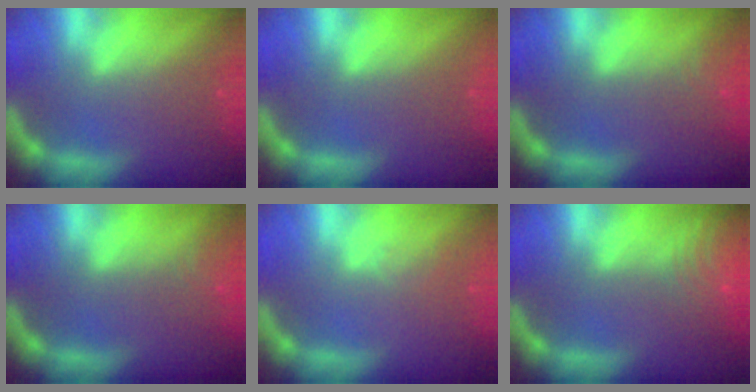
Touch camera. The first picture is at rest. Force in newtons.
{"total": 0.0}
{"total": 1.9}
{"total": 1.9}
{"total": 1.0}
{"total": 10.0}